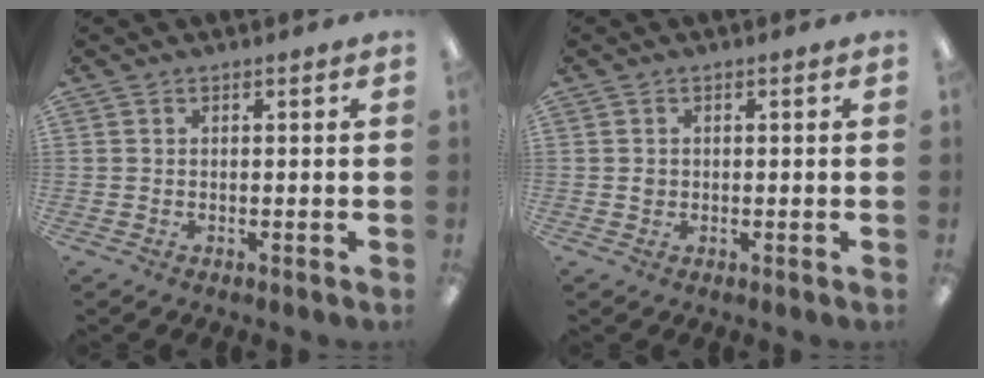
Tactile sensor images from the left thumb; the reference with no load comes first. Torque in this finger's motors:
{"motor_torque": [-0.03, 0.01, -0.02, 0.02, -0.01]}